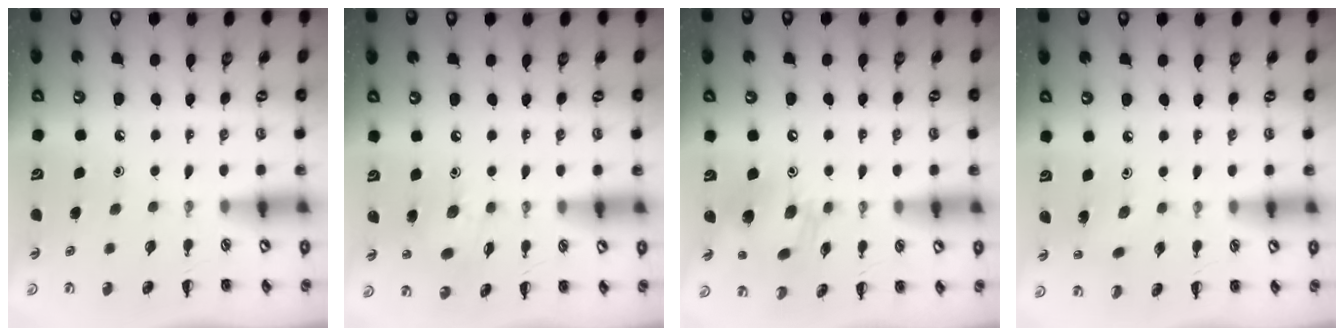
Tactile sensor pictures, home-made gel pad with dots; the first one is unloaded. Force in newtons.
{"total": 6.5, "press": 6.5, "slide": 0.8}
{"total": 13.1, "press": 12.6, "slide": 3.6}
{"total": 1.4, "press": 1.2, "slide": 0.6}